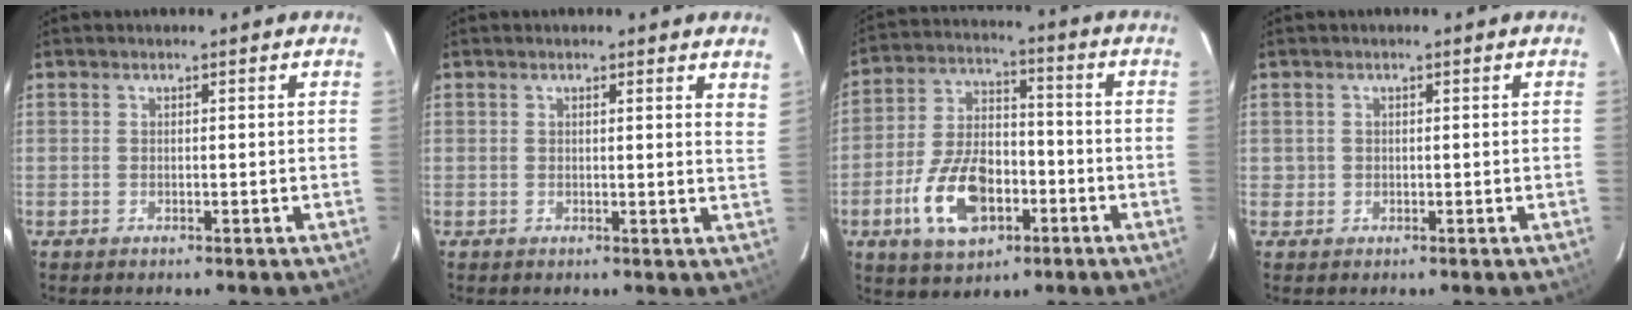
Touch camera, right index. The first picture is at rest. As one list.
[{"total": 4.2, "force": [3.7, 0.6, 1.9], "torque": [-0.022, -0.012, 0.021]}, {"total": 12.7, "force": [-5.1, 6.7, 9.5], "torque": [-0.196, 0.011, -0.087]}, {"total": 0.9, "force": [-0.1, 0.9, 0.1], "torque": [-0.001, 0.003, 0.000]}]